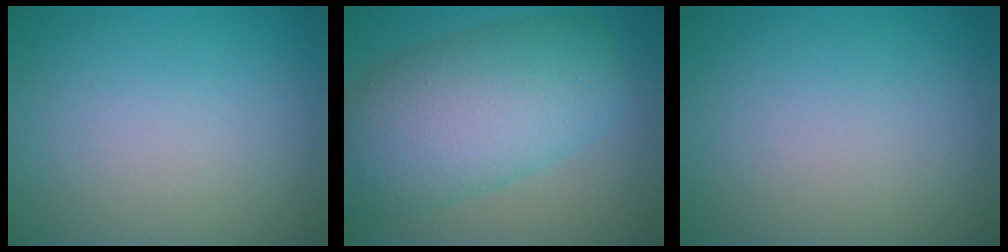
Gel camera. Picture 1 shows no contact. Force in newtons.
{"total": 10.2, "press": 10.2, "slide": 0.2}
{"total": 0.0}